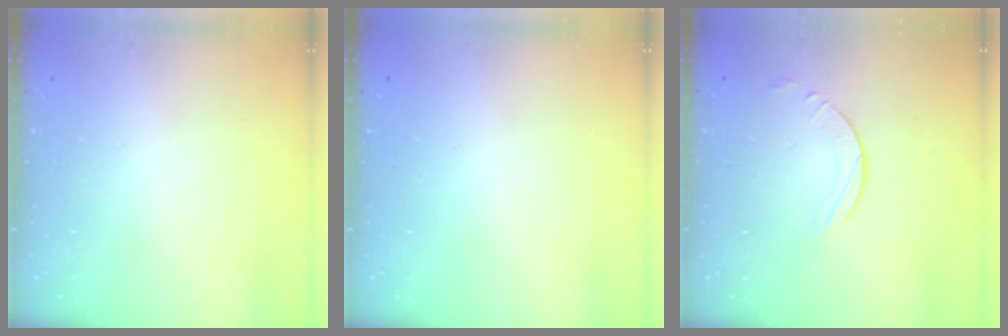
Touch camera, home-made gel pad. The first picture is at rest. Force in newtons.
{"total": 0.0}
{"total": 4.8, "press": 4.8, "slide": 0.5}